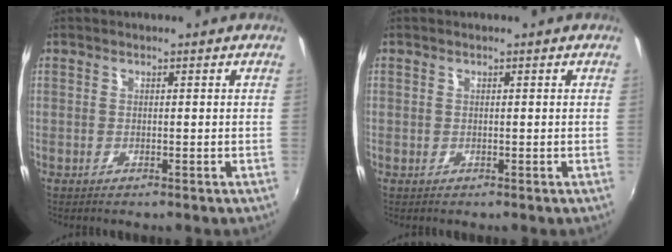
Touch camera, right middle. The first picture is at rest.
{"total": 0.5, "force": [-0.1, 0.5, 0.0], "torque": [0.001, -0.001, -0.003]}